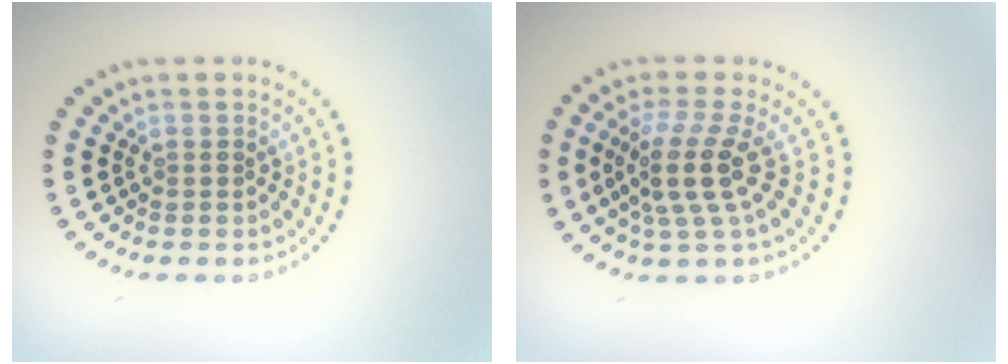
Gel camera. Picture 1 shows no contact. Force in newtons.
{"total": 3.9, "press": 2.7, "slide": 2.7}